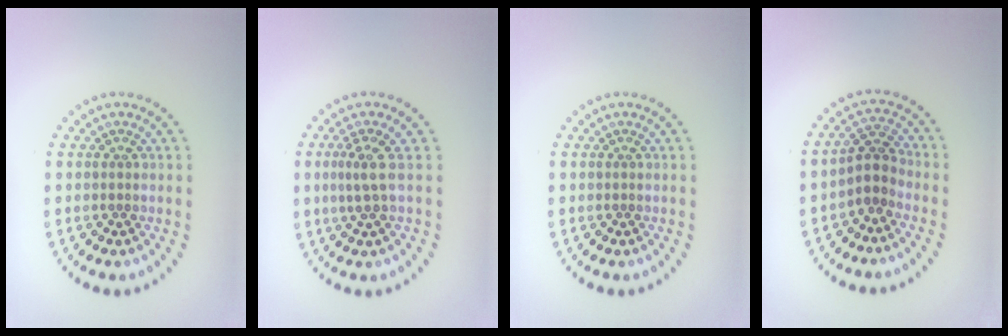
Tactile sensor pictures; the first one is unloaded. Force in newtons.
{"total": 2.3, "press": 1.5, "slide": 1.7}
{"total": 0.0}
{"total": 2.6, "press": 2.0, "slide": 1.6}